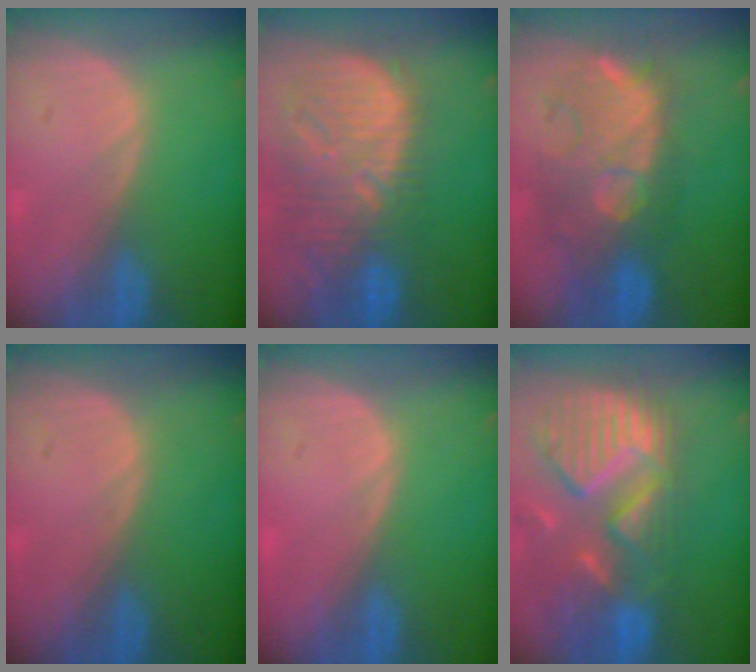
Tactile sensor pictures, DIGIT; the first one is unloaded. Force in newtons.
{"total": 13.4, "press": 11.5, "slide": 7.0}
{"total": 10.2, "press": 9.7, "slide": 3.4}
{"total": 0.0}
{"total": 0.0}
{"total": 13.5, "press": 11.4, "slide": 7.2}